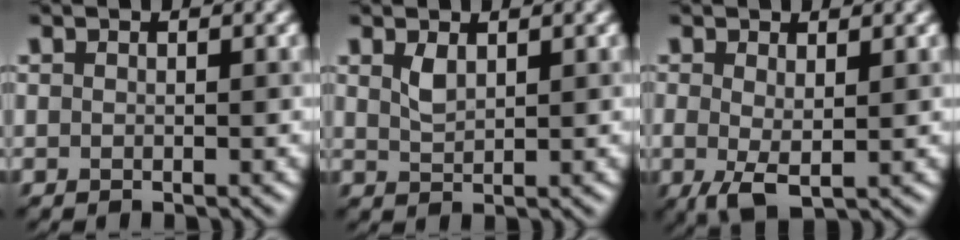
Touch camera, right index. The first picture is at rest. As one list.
[{"total": 1.5, "force": [1.2, 0.6, 0.7], "torque": [-0.016, 0.006, 0.028]}, {"total": 3.0, "force": [0.1, 1.5, 2.5], "torque": [-0.056, 0.000, 0.001]}]